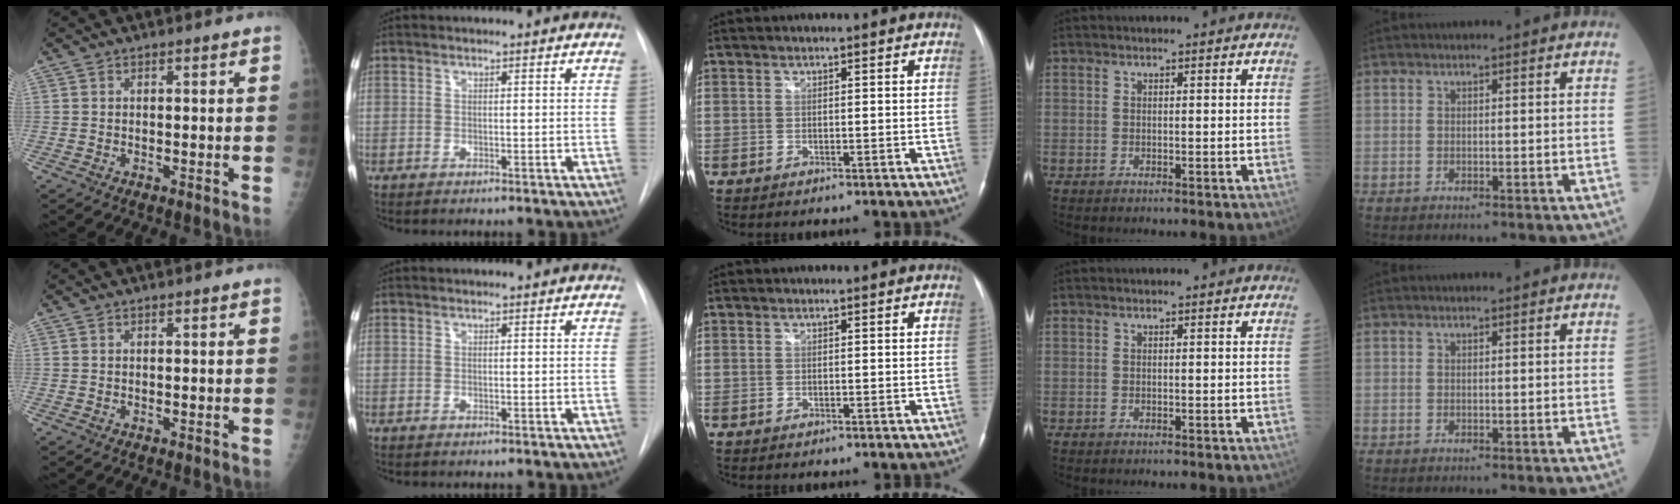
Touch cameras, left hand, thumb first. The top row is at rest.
{}